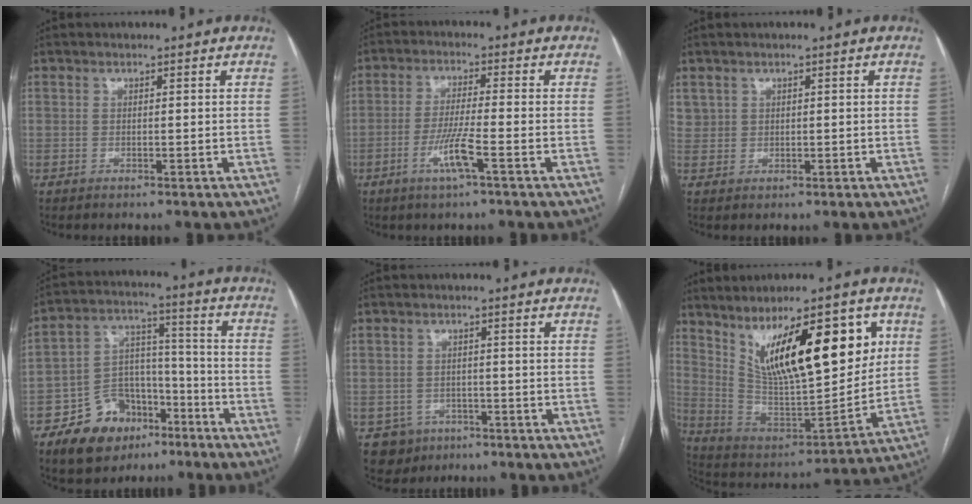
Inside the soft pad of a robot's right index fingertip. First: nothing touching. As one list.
[{"total": 5.9, "force": [-2.6, -0.2, 5.4], "torque": [-0.105, -0.010, -0.051]}, {"total": 2.0, "force": [0.9, 1.7, 0.3], "torque": [-0.001, 0.005, 0.020]}, {"total": 12.9, "force": [-7.6, 8.6, 5.7], "torque": [-0.102, 0.036, -0.120]}, {"total": 4.6, "force": [-2.3, 4.0, 0.3], "torque": [-0.002, 0.009, -0.031]}, {"total": 21.1, "force": [8.7, 6.2, 18.2], "torque": [-0.299, 0.006, 0.157]}]